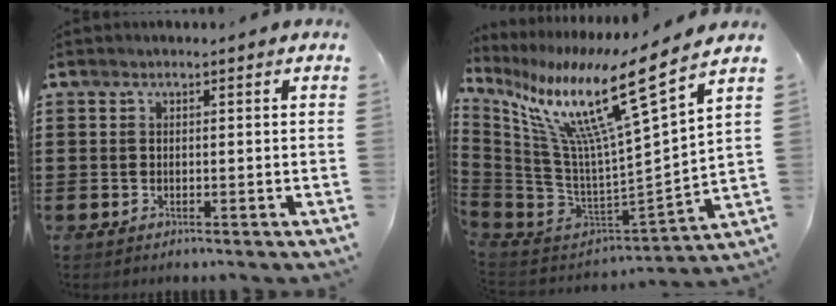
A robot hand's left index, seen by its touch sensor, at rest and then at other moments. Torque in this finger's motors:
{"motor_torque": [2.14, 0.00, 0.57, 0.21]}